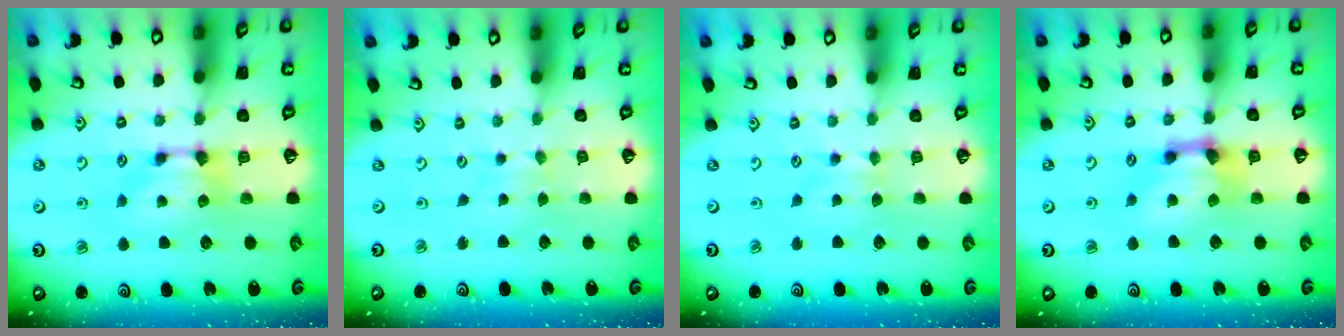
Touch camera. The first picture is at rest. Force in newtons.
{"total": 2.9, "press": 2.9, "slide": 0.0}
{"total": 2.1, "press": 2.0, "slide": 0.4}
{"total": 2.4, "press": 1.6, "slide": 1.8}